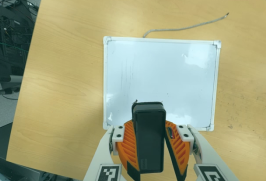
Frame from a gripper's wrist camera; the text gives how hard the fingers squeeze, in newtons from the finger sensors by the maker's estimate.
{"total": 8.9, "left": 9.2, "right": 8.7}